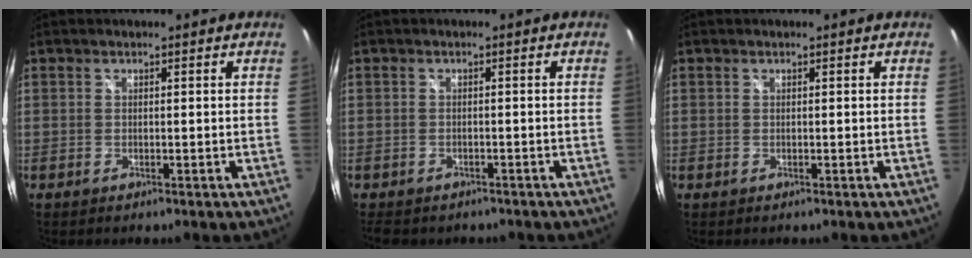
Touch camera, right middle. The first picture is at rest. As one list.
[{"total": 4.2, "force": [-3.3, 2.3, 1.5], "torque": [-0.034, -0.005, -0.044]}, {"total": 0.0}]